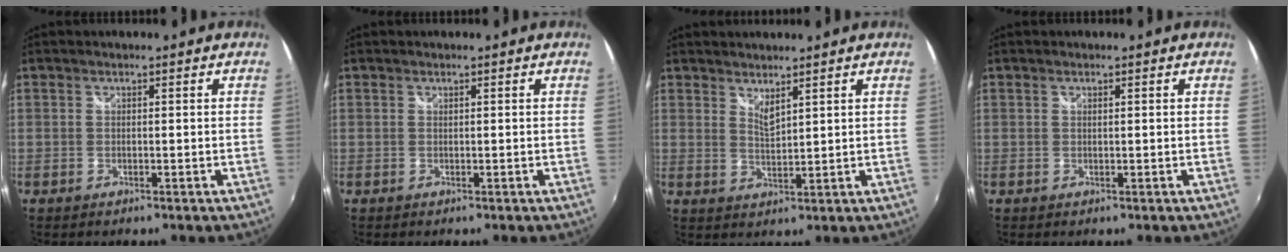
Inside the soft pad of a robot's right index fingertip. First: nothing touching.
{"total": 0.0}
{"total": 3.0, "force": [2.6, 0.3, 1.4], "torque": [-0.023, -0.002, 0.044]}
{"total": 0.0}